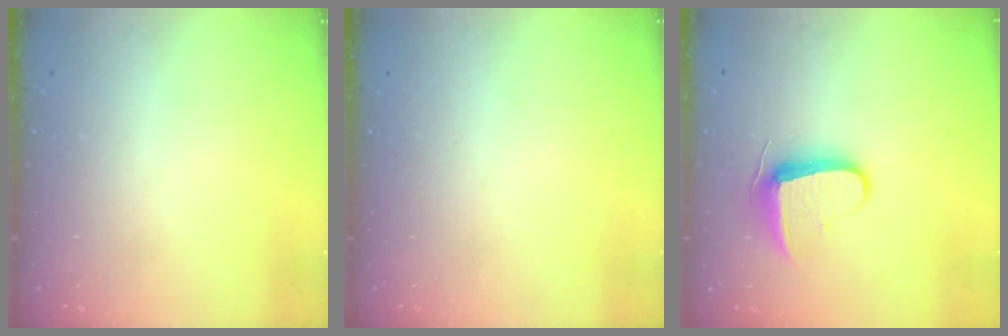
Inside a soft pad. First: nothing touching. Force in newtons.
{"total": 0.0}
{"total": 8.9, "press": 8.9, "slide": 0.9}